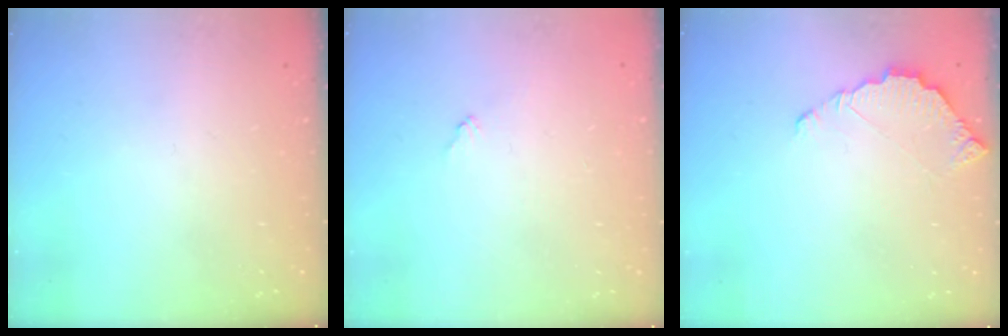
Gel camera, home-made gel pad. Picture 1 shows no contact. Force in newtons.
{"total": 3.9, "press": 3.9, "slide": 0.3}
{"total": 5.4, "press": 5.4, "slide": 0.4}